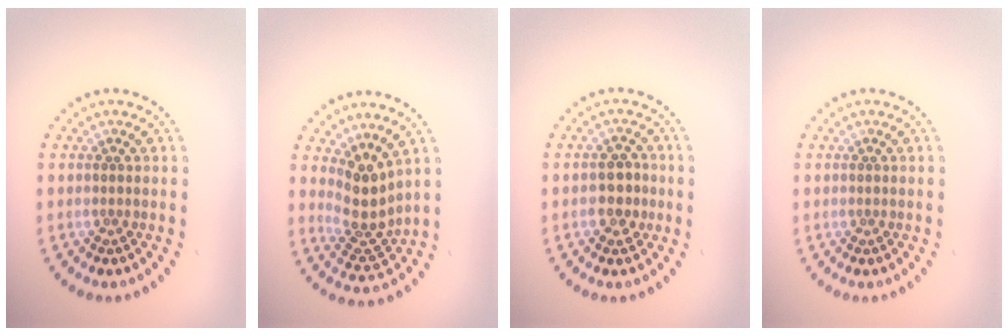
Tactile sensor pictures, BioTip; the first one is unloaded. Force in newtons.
{"total": 3.6, "press": 2.8, "slide": 2.3}
{"total": 2.5, "press": 2.5, "slide": 0.4}
{"total": 0.0}